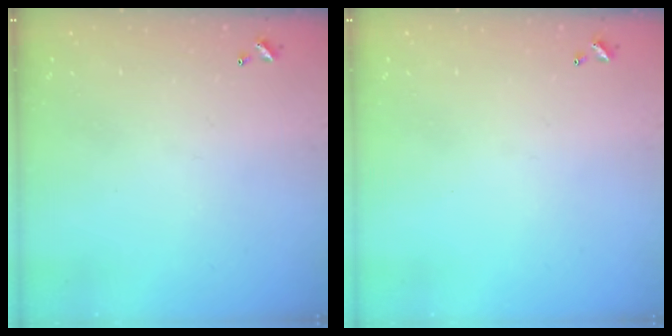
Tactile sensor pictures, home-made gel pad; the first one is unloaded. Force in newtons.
{"total": 0.0}